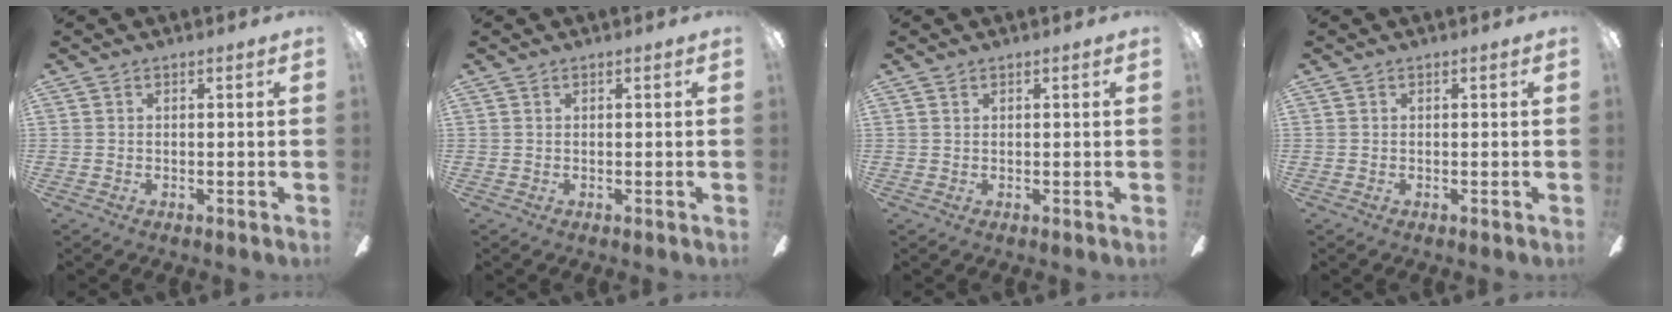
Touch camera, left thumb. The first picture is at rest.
{"total": 0.0}
{"total": 0.5, "force": [0.4, 0.3, 0.1], "torque": [-0.003, 0.003, 0.007]}
{"total": 0.0}